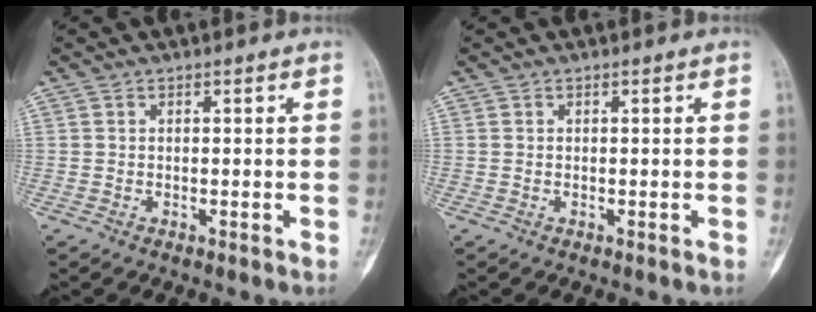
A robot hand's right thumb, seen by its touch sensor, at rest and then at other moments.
{"total": 0.0}